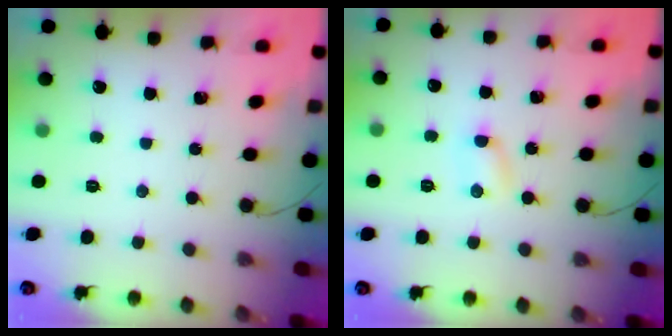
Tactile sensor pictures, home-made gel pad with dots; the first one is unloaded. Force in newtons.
{"total": 2.4, "press": 2.3, "slide": 0.7}